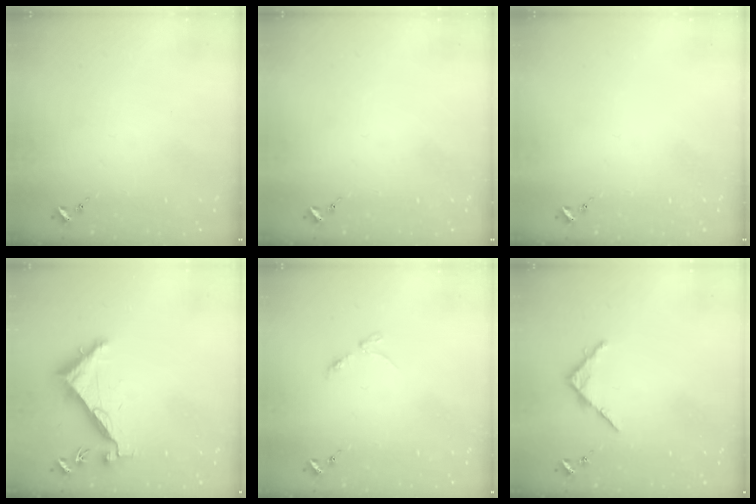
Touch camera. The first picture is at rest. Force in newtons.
{"total": 0.0}
{"total": 0.0}
{"total": 7.2, "press": 7.2, "slide": 0.3}
{"total": 2.9, "press": 2.8, "slide": 0.4}
{"total": 4.9, "press": 4.9, "slide": 0.5}